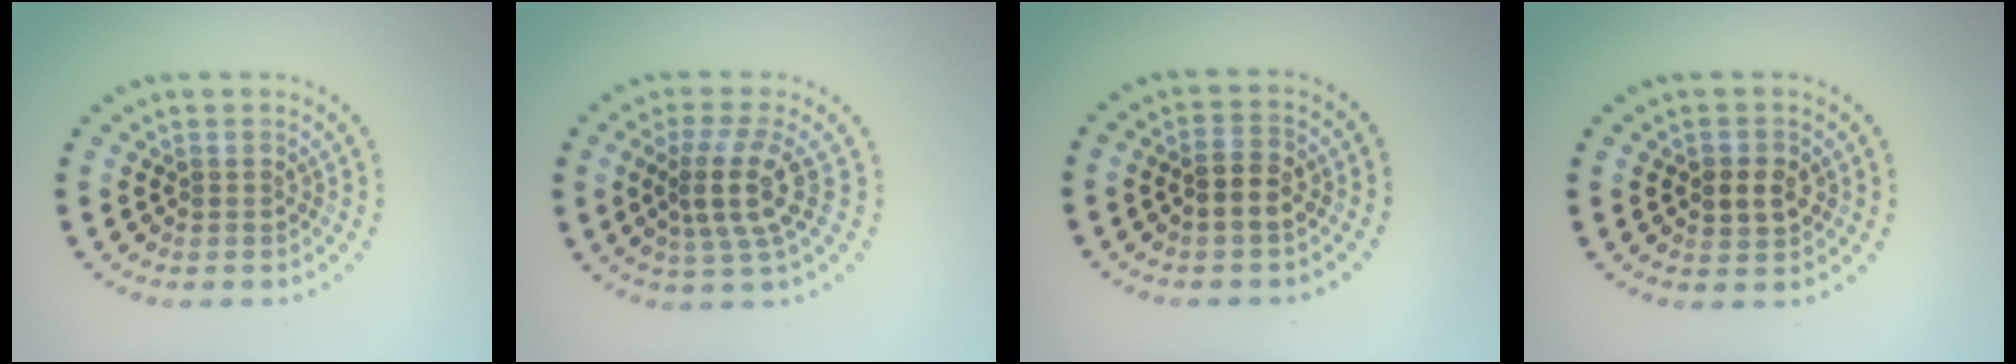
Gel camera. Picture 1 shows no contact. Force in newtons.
{"total": 3.9, "press": 3.2, "slide": 2.3}
{"total": 2.5, "press": 2.4, "slide": 0.5}
{"total": 2.5, "press": 2.5, "slide": 0.5}